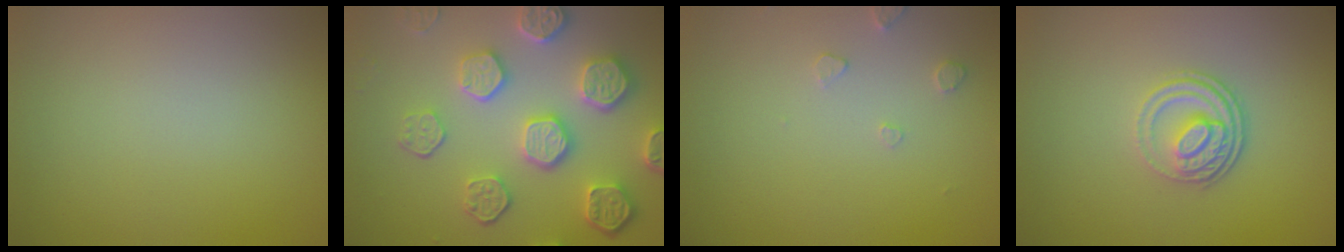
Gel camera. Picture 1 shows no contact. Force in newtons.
{"total": 6.7, "press": 5.5, "slide": 3.8}
{"total": 1.2, "press": 1.2, "slide": 0.2}
{"total": 3.6, "press": 2.7, "slide": 2.3}